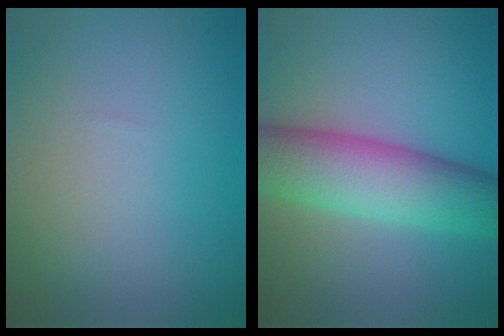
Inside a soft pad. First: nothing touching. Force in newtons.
{"total": 8.4, "press": 8.4, "slide": 0.2}